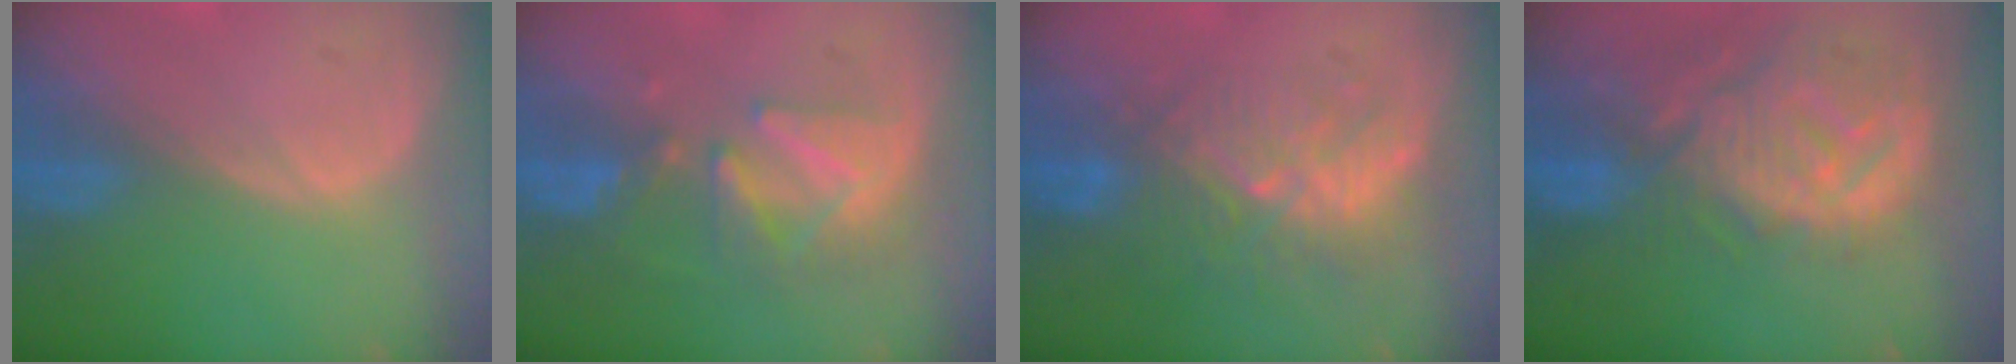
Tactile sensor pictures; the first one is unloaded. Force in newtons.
{"total": 8.4, "press": 7.8, "slide": 3.2}
{"total": 9.0, "press": 8.4, "slide": 3.3}
{"total": 12.4, "press": 11.1, "slide": 5.5}